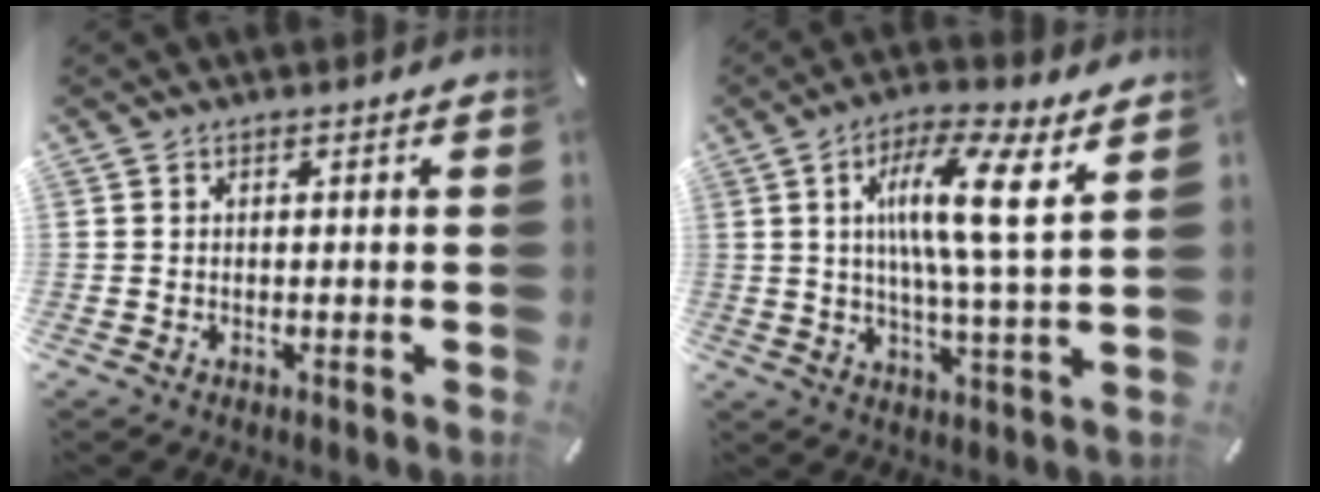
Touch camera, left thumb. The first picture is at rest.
{"total": 13.4, "force": [4.0, 1.6, 12.7], "torque": [-0.234, -0.006, 0.058]}